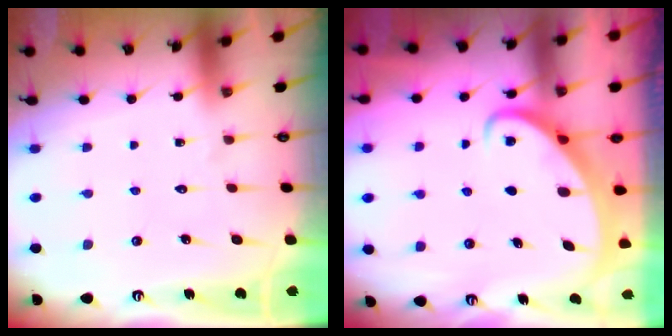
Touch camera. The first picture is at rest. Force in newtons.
{"total": 2.2, "press": 2.2, "slide": 0.4}